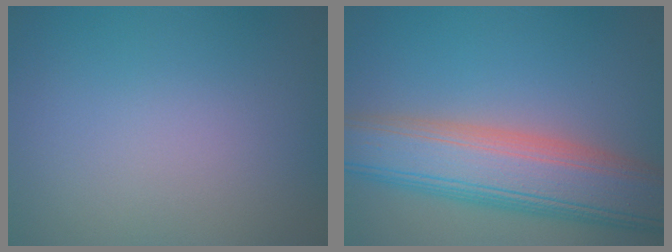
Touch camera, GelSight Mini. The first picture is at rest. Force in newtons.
{"total": 9.9, "press": 9.9, "slide": 0.7}